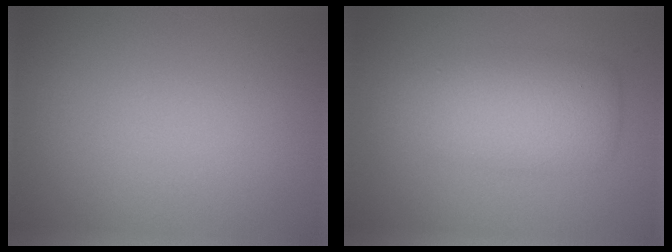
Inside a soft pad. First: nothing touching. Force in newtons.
{"total": 5.0, "press": 5.0, "slide": 0.1}